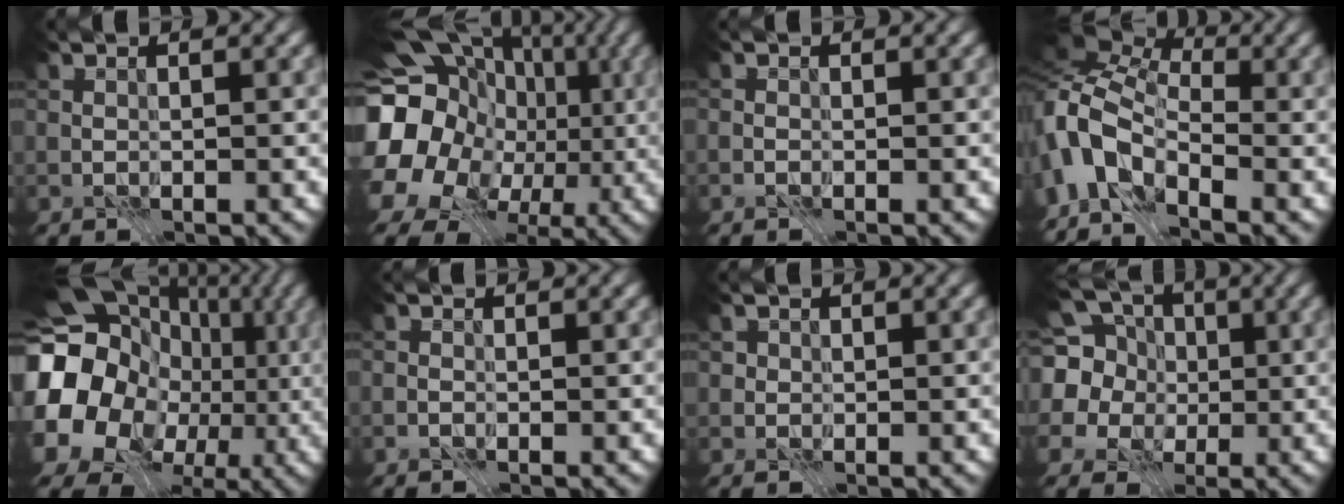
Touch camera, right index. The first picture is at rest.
{"total": 20.3, "force": [-1.0, 17.2, 10.7], "torque": [-0.208, 0.001, -0.039]}
{"total": 0.6, "force": [-0.4, 0.4, 0.2], "torque": [0.003, 0.001, -0.009]}
{"total": 9.3, "force": [-1.8, 5.8, 7.0], "torque": [-0.163, 0.002, -0.047]}
{"total": 20.5, "force": [-1.2, 18.4, 9.0], "torque": [-0.186, -0.008, -0.037]}
{"total": 0.9, "force": [-0.4, 0.7, 0.3], "torque": [0.006, 0.005, -0.012]}
{"total": 1.2, "force": [0.4, 1.1, 0.3], "torque": [-0.002, -0.001, 0.013]}
{"total": 12.3, "force": [2.9, 10.6, 5.5], "torque": [-0.152, 0.024, 0.016]}